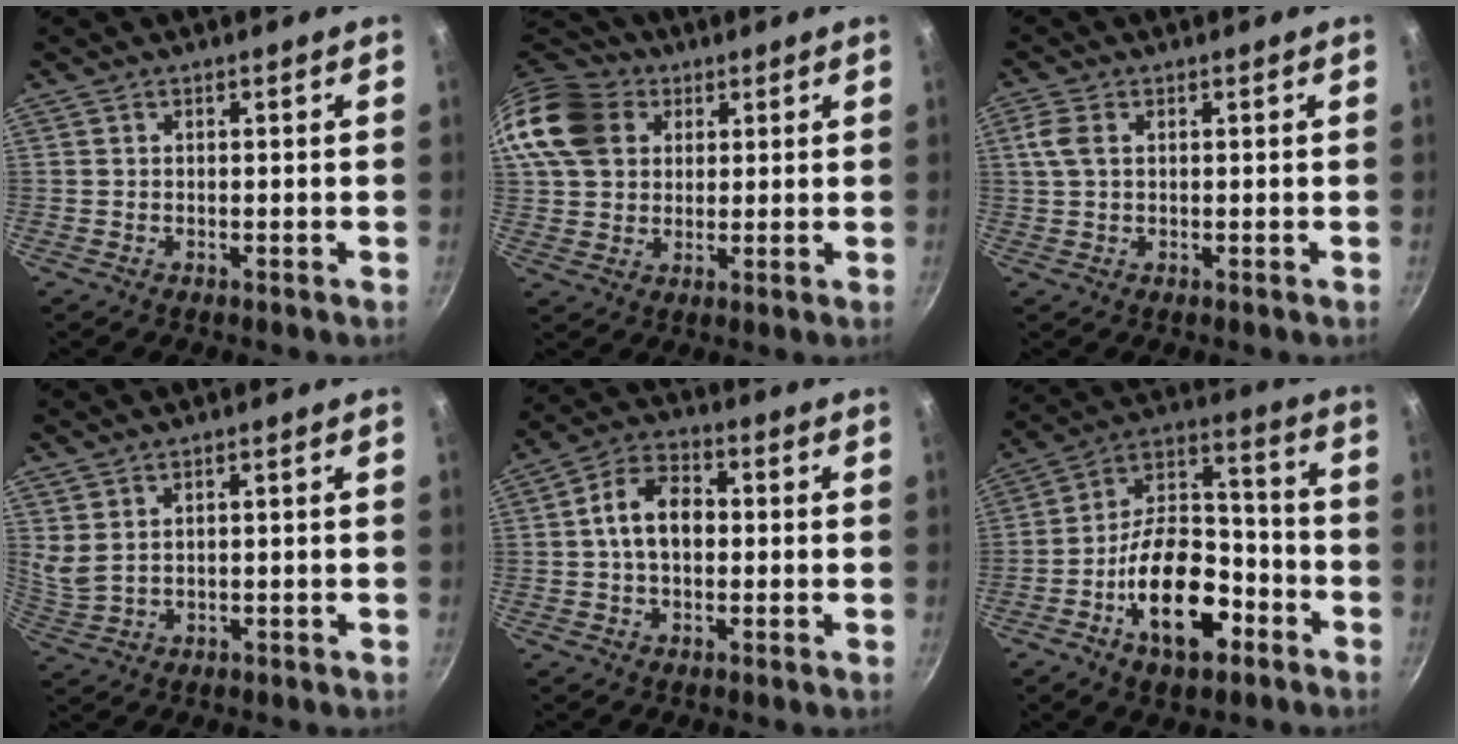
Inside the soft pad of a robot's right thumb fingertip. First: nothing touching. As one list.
[{"total": 14.9, "force": [5.3, 11.8, 7.3], "torque": [-0.134, 0.011, 0.091]}, {"total": 3.6, "force": [1.0, 2.2, 2.7], "torque": [-0.063, 0.007, 0.019]}, {"total": 3.2, "force": [1.8, 1.5, 2.2], "torque": [-0.044, -0.014, 0.045]}, {"total": 9.4, "force": [0.4, 6.3, 7.0], "torque": [-0.100, 0.025, -0.006]}, {"total": 18.4, "force": [-7.8, 10.1, 13.2], "torque": [-0.184, 0.066, -0.133]}]